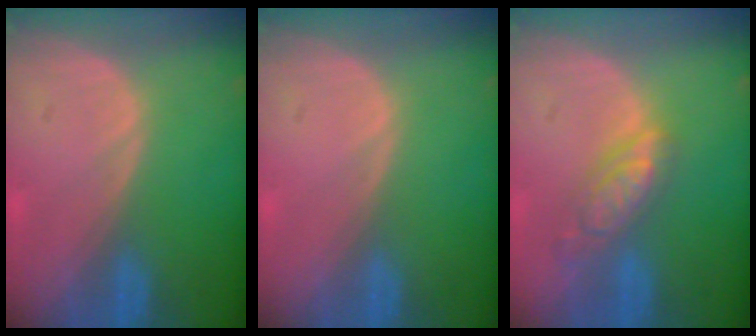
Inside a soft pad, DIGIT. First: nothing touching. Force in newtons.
{"total": 0.0}
{"total": 5.8, "press": 5.1, "slide": 2.8}